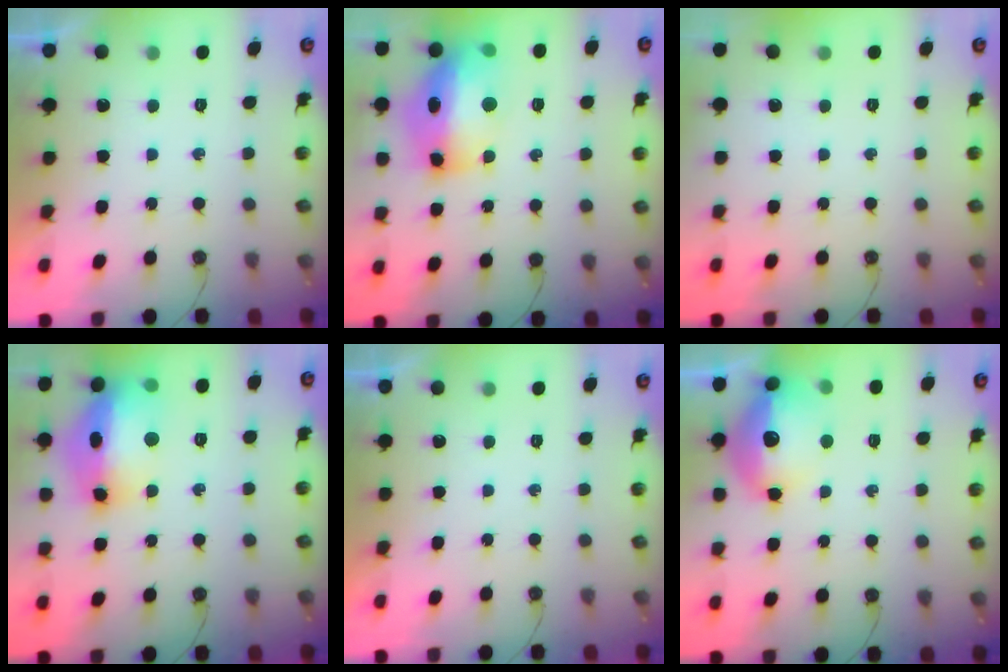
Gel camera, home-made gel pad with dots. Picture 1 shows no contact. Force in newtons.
{"total": 20.2, "press": 20.1, "slide": 1.8}
{"total": 0.0}
{"total": 21.3, "press": 19.3, "slide": 9.2}
{"total": 0.0}
{"total": 17.8, "press": 17.7, "slide": 1.5}